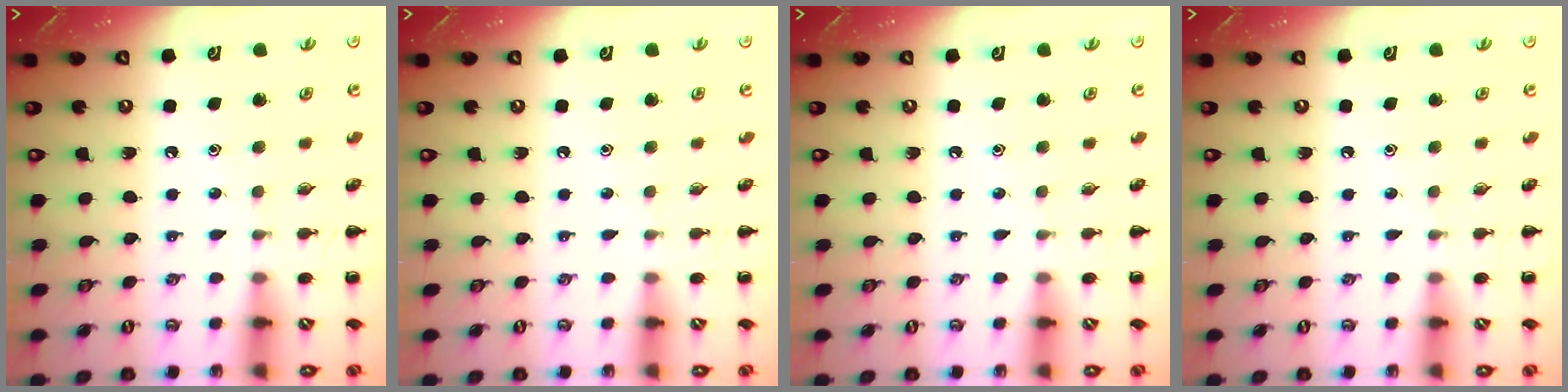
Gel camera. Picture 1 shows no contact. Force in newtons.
{"total": 0.0}
{"total": 0.0}
{"total": 0.0}